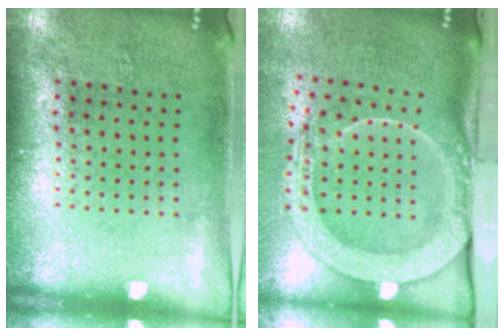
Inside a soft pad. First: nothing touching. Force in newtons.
{"total": 2.8, "press": 2.2, "slide": 1.8}